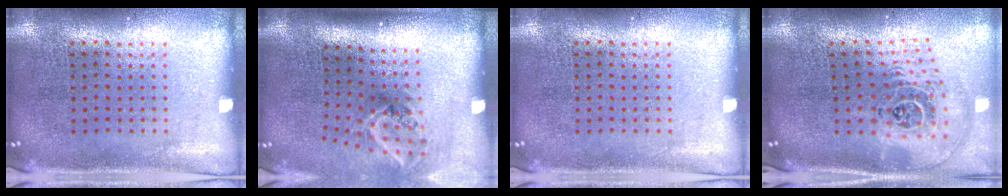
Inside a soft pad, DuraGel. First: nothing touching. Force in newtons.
{"total": 2.0, "press": 1.3, "slide": 1.5}
{"total": 0.0}
{"total": 2.5, "press": 1.8, "slide": 1.8}